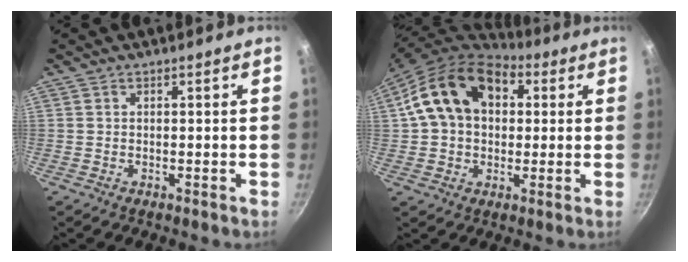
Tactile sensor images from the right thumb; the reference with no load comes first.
{"total": 17.2, "force": [4.8, 11.0, 12.4], "torque": [-0.196, 0.016, 0.068]}